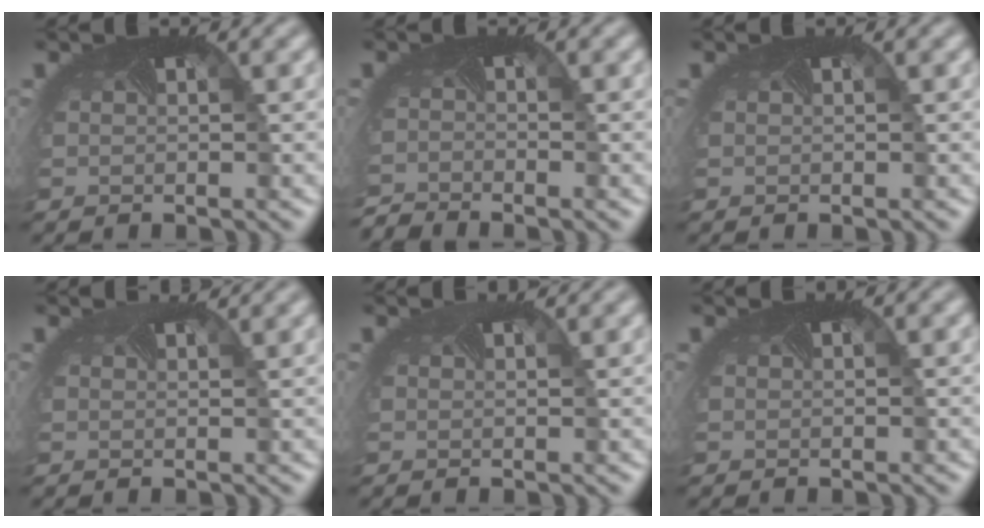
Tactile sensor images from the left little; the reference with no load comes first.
{"total": 2.6, "force": [-2.5, -0.4, -0.6], "torque": [-0.002, -0.021, -0.054]}
{"total": 0.0}
{"total": 1.4, "force": [1.3, -0.1, 0.4], "torque": [-0.004, 0.002, 0.013]}
{"total": 1.0, "force": [0.9, 0.0, 0.3], "torque": [-0.001, 0.000, 0.008]}
{"total": 0.6, "force": [0.5, -0.2, -0.3], "torque": [0.003, -0.003, 0.006]}